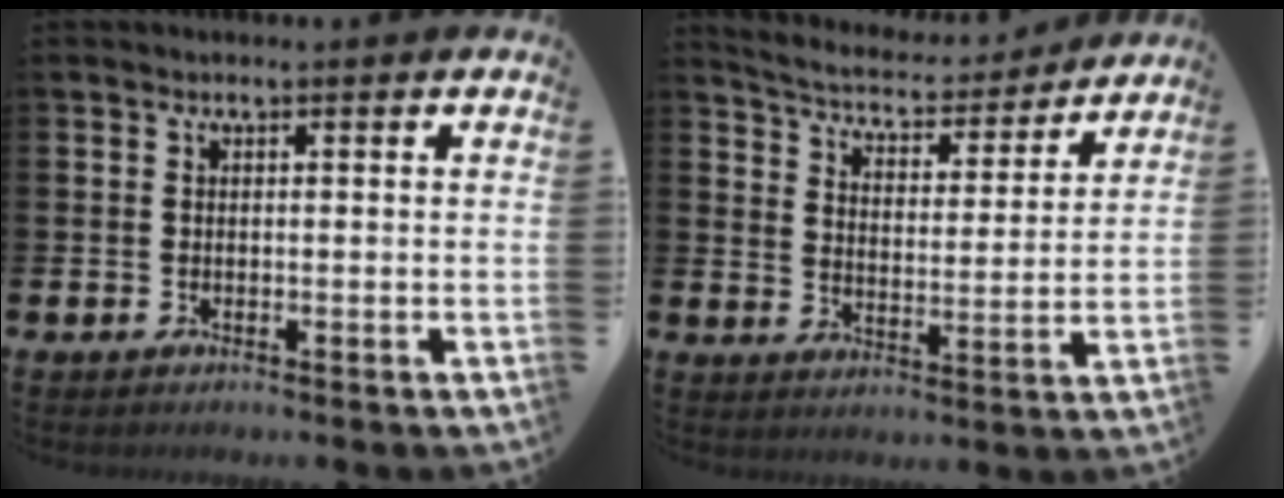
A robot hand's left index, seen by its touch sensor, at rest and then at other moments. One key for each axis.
{"total": 5.6, "fx": 5.5, "fy": 1.1, "fz": 0.7, "tx": -0.049, "ty": -0.047, "tz": 0.092}